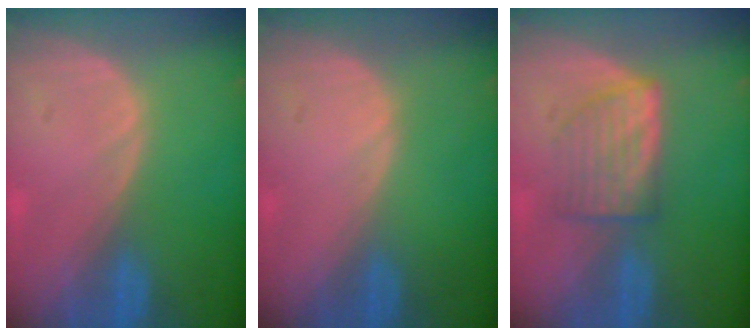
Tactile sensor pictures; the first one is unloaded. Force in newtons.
{"total": 0.0}
{"total": 5.4, "press": 5.4, "slide": 0.3}